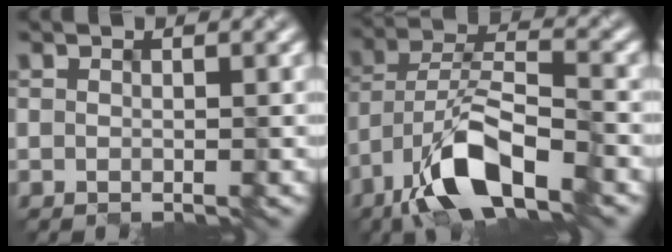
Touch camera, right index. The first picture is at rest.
{"total": 9.2, "force": [-6.0, 2.9, 6.4], "torque": [-0.118, 0.009, -0.111]}